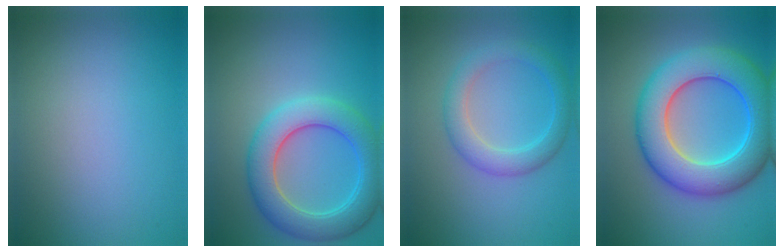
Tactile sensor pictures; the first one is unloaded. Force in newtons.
{"total": 6.4, "press": 6.4, "slide": 0.2}
{"total": 3.4, "press": 3.4, "slide": 0.1}
{"total": 9.9, "press": 9.9, "slide": 0.3}